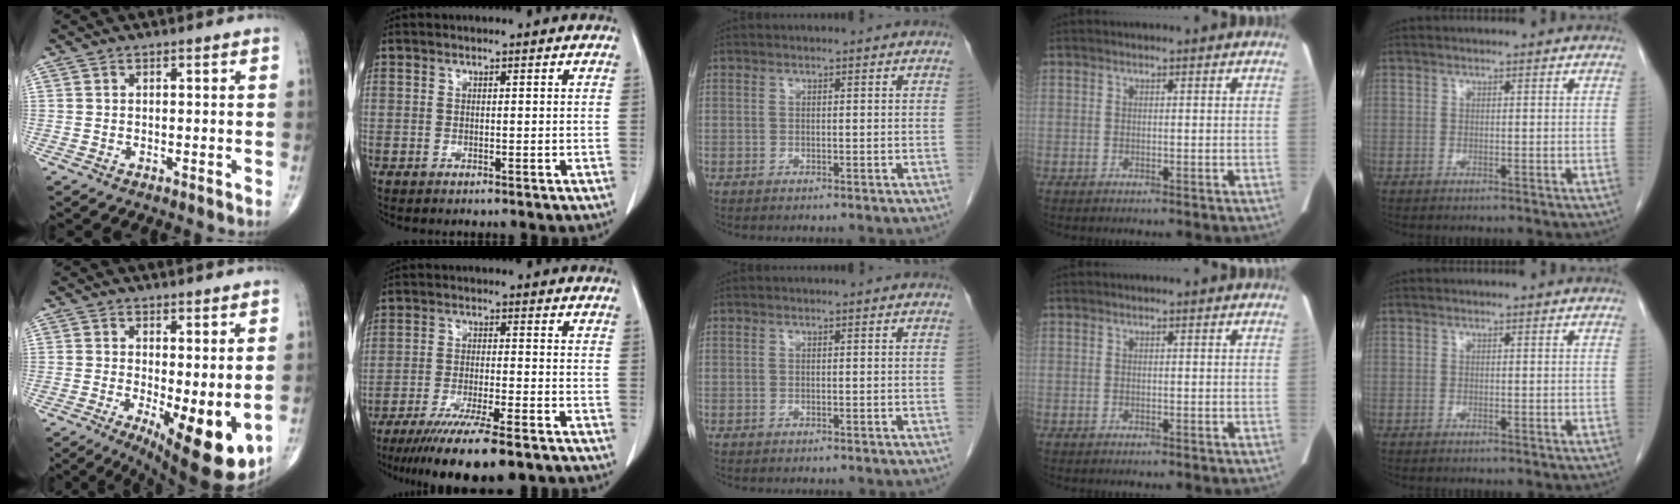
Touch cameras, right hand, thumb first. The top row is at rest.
{"thumb": {"total": 12.7, "force": [-2.6, 4.3, 11.6], "torque": [-0.166, -0.028, -0.024]}, "index": {"total": 14.2, "force": [-11.1, 1.4, 8.8], "torque": [-0.133, -0.034, -0.174]}}